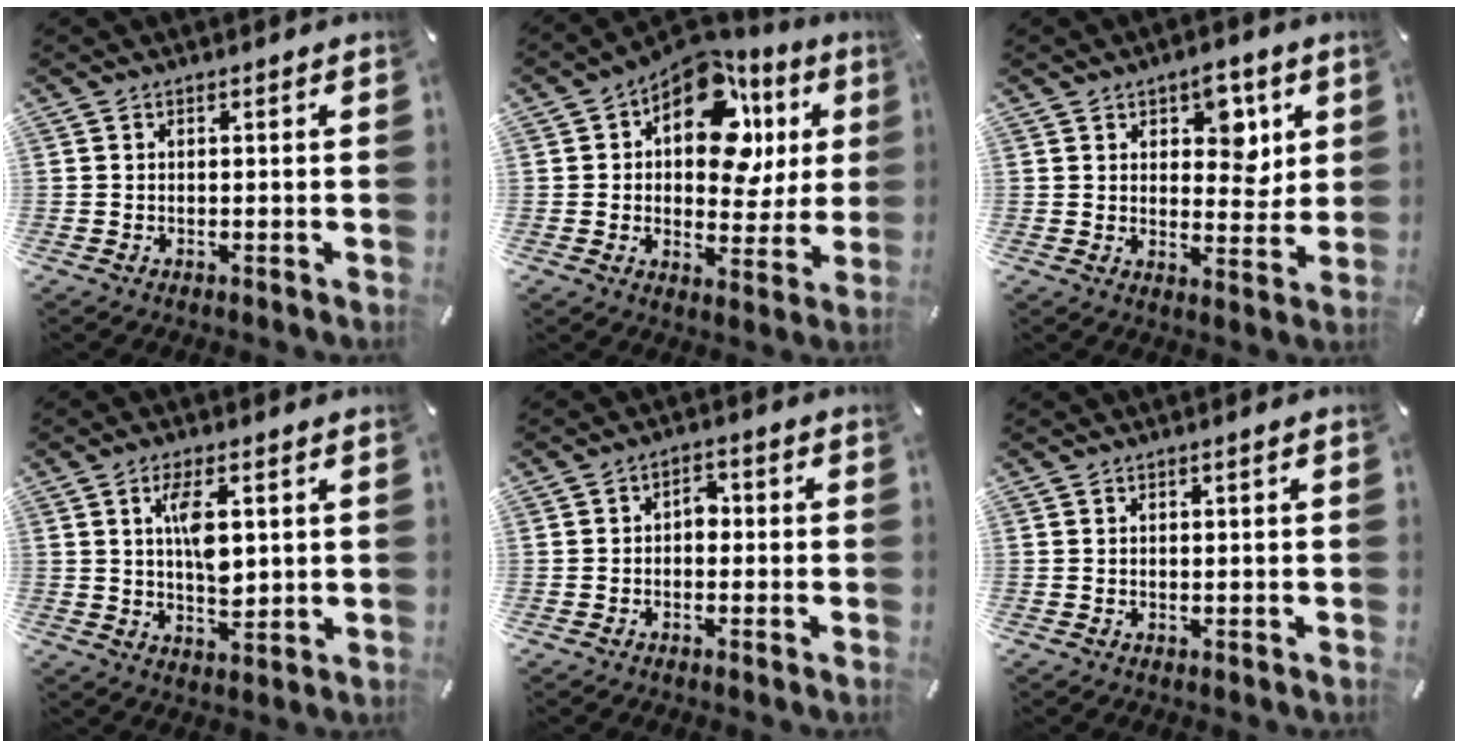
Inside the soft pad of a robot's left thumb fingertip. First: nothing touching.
{"total": 16.9, "force": [7.6, 10.5, 10.8], "torque": [-0.154, -0.049, 0.136]}
{"total": 7.9, "force": [3.9, 5.1, 4.6], "torque": [-0.041, -0.018, 0.060]}
{"total": 8.0, "force": [2.1, 3.5, 6.9], "torque": [-0.130, -0.009, 0.027]}
{"total": 3.5, "force": [-0.5, 2.5, 2.4], "torque": [-0.030, 0.007, -0.015]}
{"total": 1.1, "force": [0.2, 0.1, 1.0], "torque": [-0.019, -0.002, 0.004]}